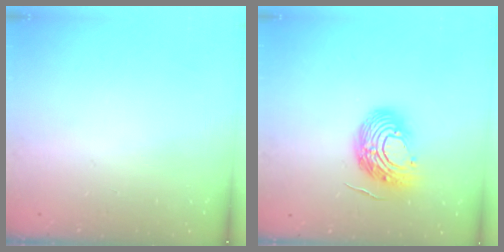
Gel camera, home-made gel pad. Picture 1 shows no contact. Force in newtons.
{"total": 13.7, "press": 13.7, "slide": 1.6}